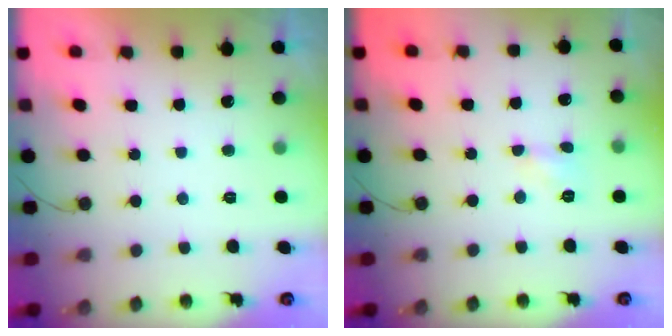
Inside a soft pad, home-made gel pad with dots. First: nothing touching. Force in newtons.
{"total": 3.5, "press": 3.5, "slide": 0.5}